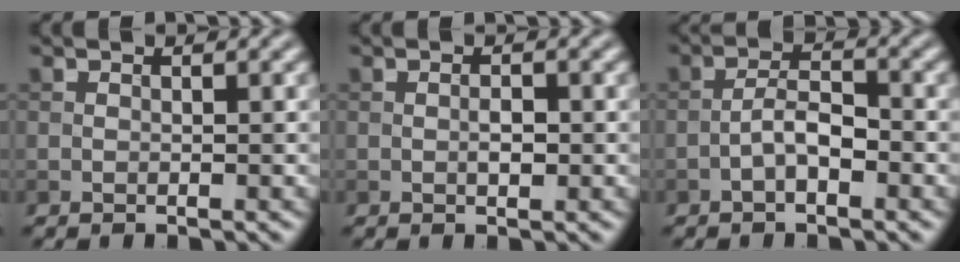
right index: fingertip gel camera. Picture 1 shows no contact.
{"total": 1.3, "force": [-0.1, 0.6, 1.1], "torque": [-0.020, 0.000, -0.002]}
{"total": 2.7, "force": [-1.3, 1.0, 2.2], "torque": [-0.039, 0.011, -0.028]}